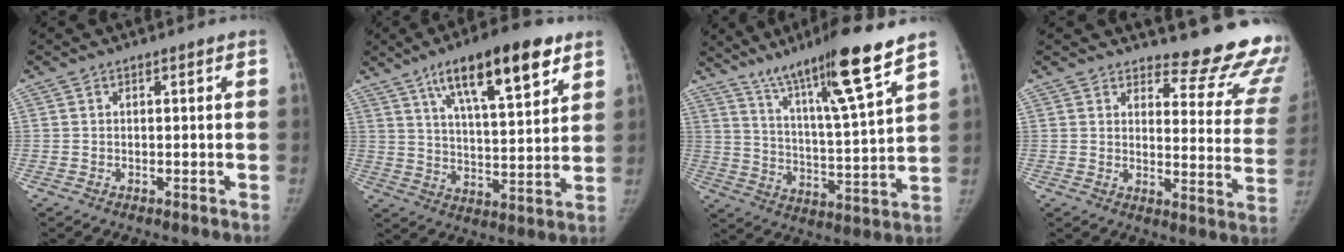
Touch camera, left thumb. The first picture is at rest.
{"total": 18.1, "force": [10.1, 5.6, 13.9], "torque": [-0.191, -0.033, 0.164]}
{"total": 17.5, "force": [12.0, 0.5, 12.7], "torque": [-0.200, -0.061, 0.201]}
{"total": 16.8, "force": [15.8, 3.8, 4.3], "torque": [-0.002, -0.170, 0.167]}